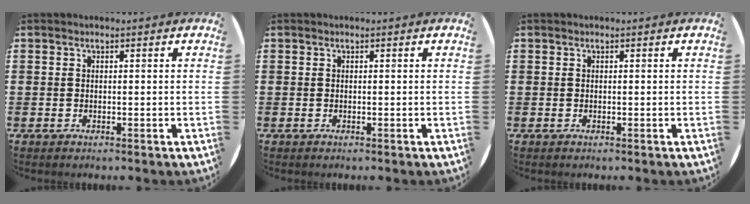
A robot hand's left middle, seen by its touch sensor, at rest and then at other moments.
{"total": 0.0}
{"total": 0.0}